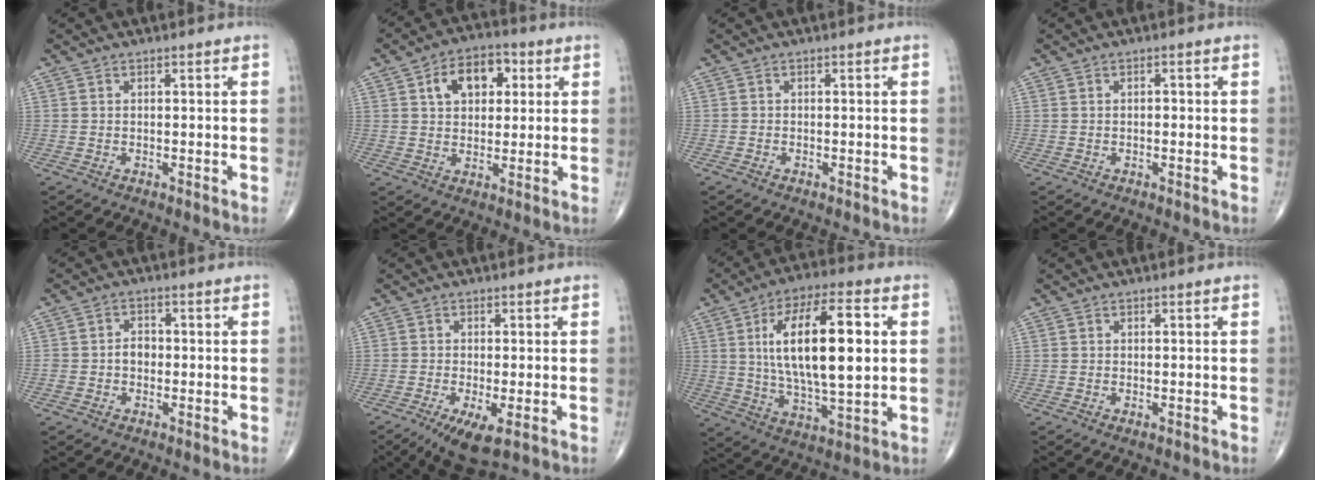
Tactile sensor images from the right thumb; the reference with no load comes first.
{"total": 10.0, "force": [3.2, 6.5, 7.0], "torque": [-0.078, 0.006, 0.045]}
{"total": 0.6, "force": [-0.4, 0.4, 0.3], "torque": [-0.006, 0.001, -0.009]}
{"total": 1.0, "force": [0.0, 0.5, 0.8], "torque": [-0.011, 0.003, -0.002]}
{"total": 3.0, "force": [-0.4, 2.4, 1.8], "torque": [-0.019, 0.011, -0.012]}
{"total": 6.9, "force": [-3.0, 1.9, 5.8], "torque": [-0.104, -0.013, -0.048]}
{"total": 20.7, "force": [3.5, 7.7, 18.8], "torque": [-0.312, 0.002, 0.061]}
{"total": 0.5, "force": [-0.2, 0.2, 0.4], "torque": [-0.005, 0.000, -0.004]}